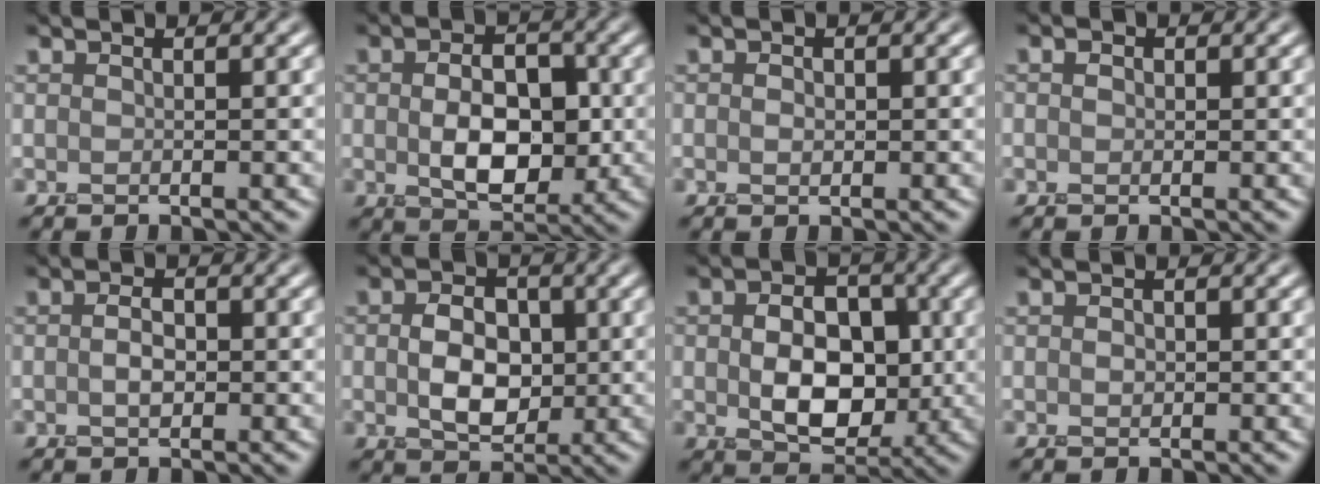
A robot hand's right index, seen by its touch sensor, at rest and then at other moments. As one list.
[{"total": 6.3, "force": [-0.6, 4.0, 4.8], "torque": [-0.084, -0.012, -0.012]}, {"total": 0.8, "force": [0.0, 0.7, 0.5], "torque": [-0.007, -0.005, -0.001]}, {"total": 0.7, "force": [-0.1, 0.7, 0.2], "torque": [-0.002, -0.002, -0.008]}, {"total": 1.7, "force": [-0.4, 1.1, 1.3], "torque": [-0.028, -0.002, -0.010]}, {"total": 4.7, "force": [-0.3, 3.3, 3.2], "torque": [-0.060, -0.010, -0.008]}, {"total": 6.9, "force": [-0.6, 4.7, 5.0], "torque": [-0.085, -0.014, -0.010]}, {"total": 0.7, "force": [0.0, 0.6, 0.3], "torque": [-0.005, -0.004, -0.001]}]